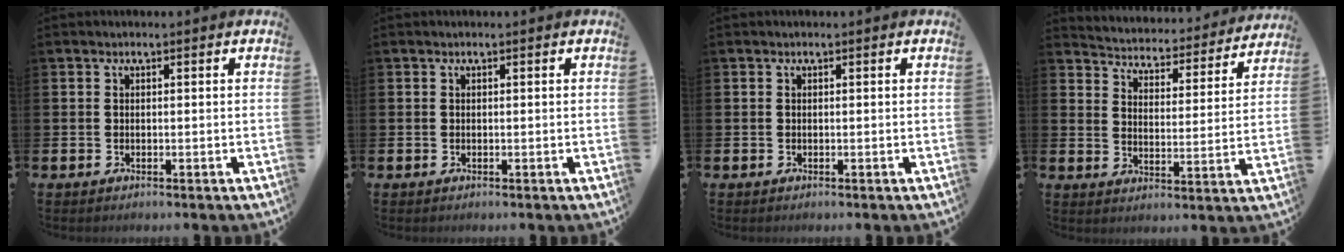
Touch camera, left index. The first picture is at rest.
{"total": 0.0}
{"total": 0.0}
{"total": 4.1, "force": [4.0, 0.9, 0.2], "torque": [-0.035, -0.039, 0.064]}